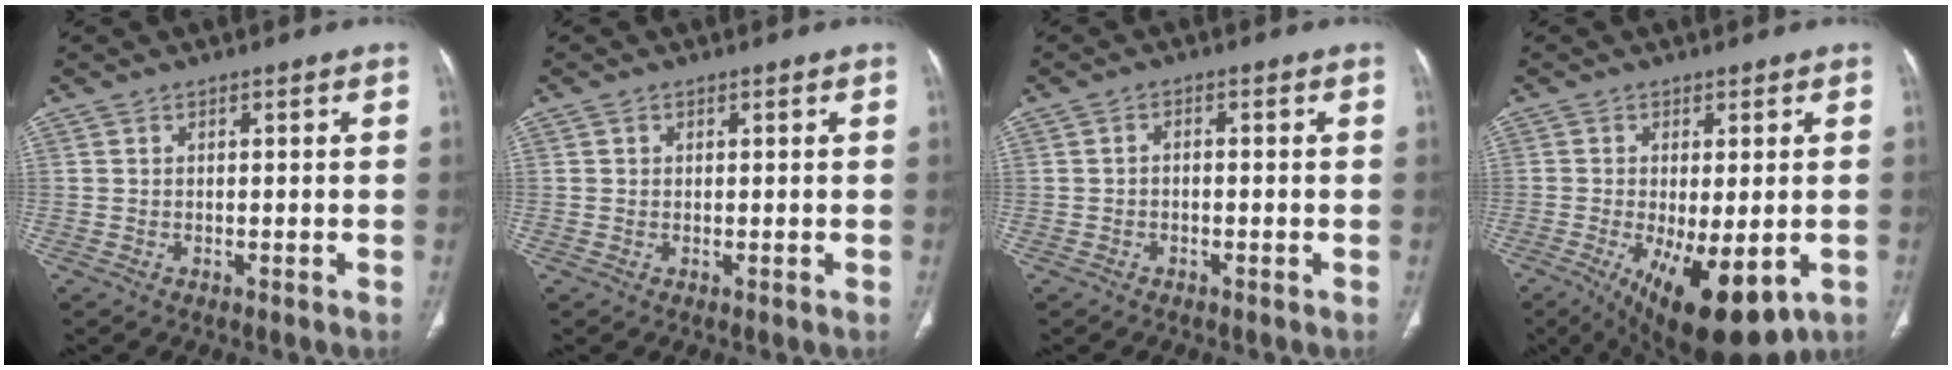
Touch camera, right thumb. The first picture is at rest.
{"total": 0.5, "force": [0.2, 0.5, 0.1], "torque": [0.001, 0.001, 0.003]}
{"total": 1.2, "force": [-0.4, 0.8, 0.8], "torque": [-0.010, 0.005, -0.010]}
{"total": 15.5, "force": [-5.6, 6.1, 13.1], "torque": [-0.193, -0.021, -0.068]}